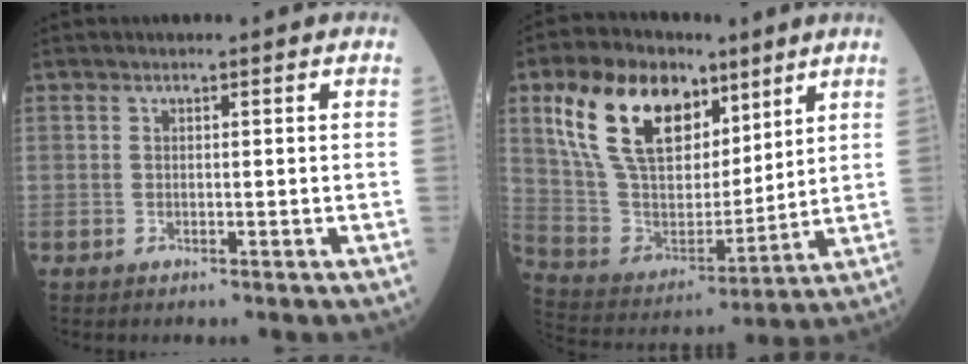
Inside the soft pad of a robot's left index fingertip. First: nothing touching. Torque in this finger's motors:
{"motor_torque": [0.94, -0.41, 1.05, 0.21]}